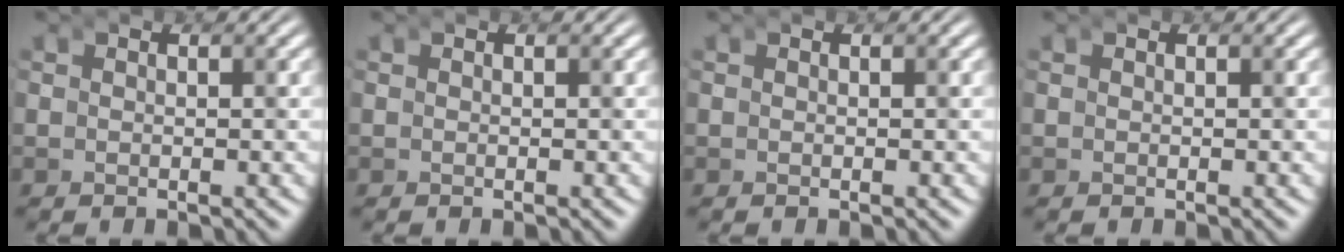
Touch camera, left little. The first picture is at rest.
{"total": 0.0}
{"total": 0.0}
{"total": 0.0}